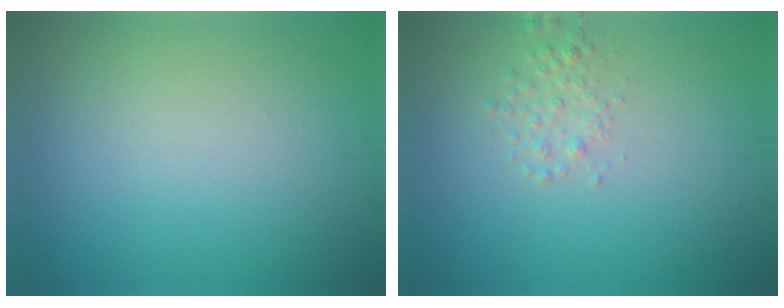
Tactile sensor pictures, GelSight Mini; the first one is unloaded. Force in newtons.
{"total": 1.4, "press": 1.4, "slide": 0.1}